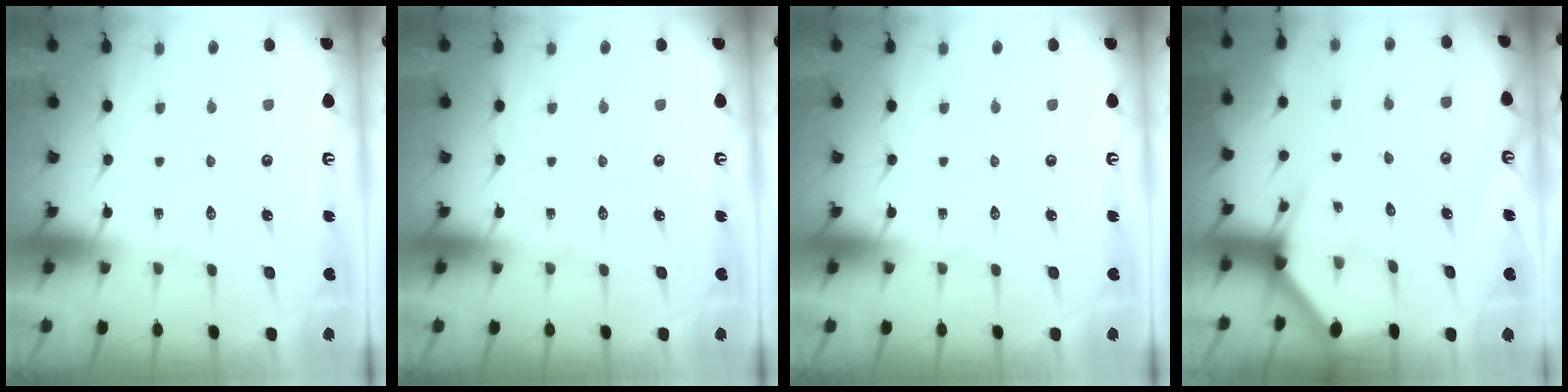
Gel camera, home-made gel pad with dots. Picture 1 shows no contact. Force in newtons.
{"total": 0.0}
{"total": 0.0}
{"total": 3.1, "press": 3.1, "slide": 0.2}